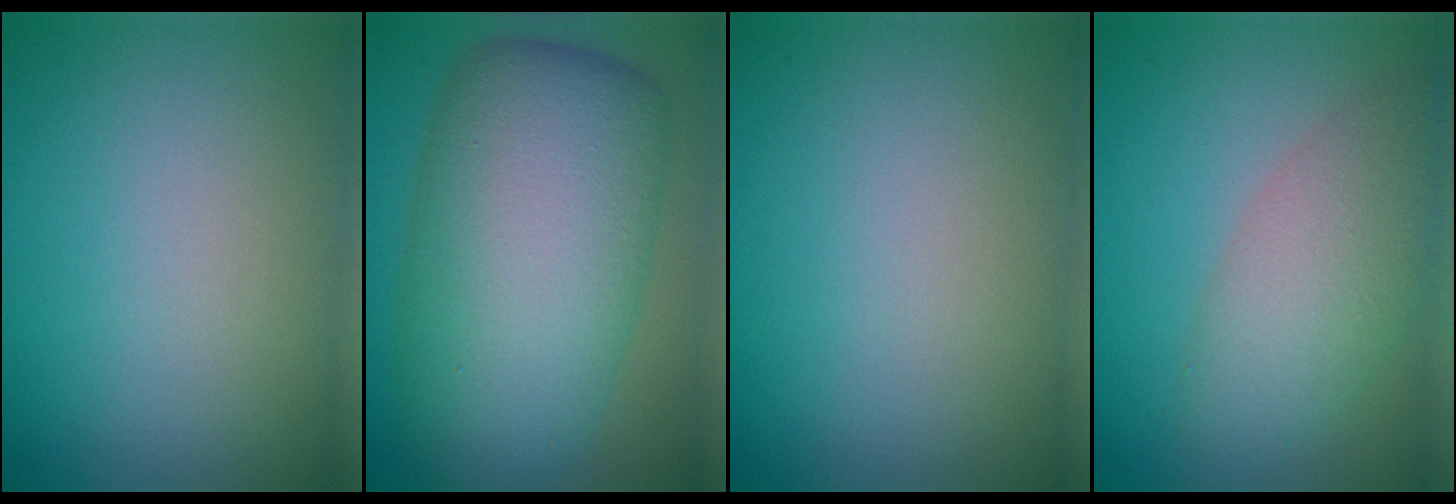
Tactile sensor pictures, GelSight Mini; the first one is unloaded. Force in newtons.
{"total": 13.0, "press": 13.0, "slide": 0.2}
{"total": 0.0}
{"total": 5.2, "press": 5.2, "slide": 0.3}